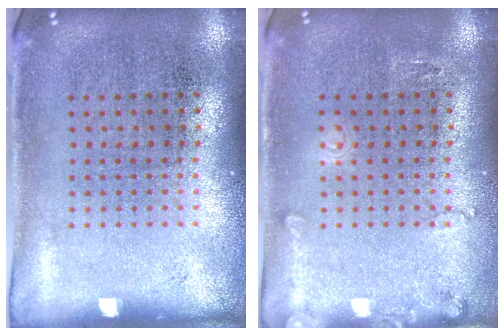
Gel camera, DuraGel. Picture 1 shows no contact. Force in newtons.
{"total": 1.3, "press": 1.3, "slide": 0.2}